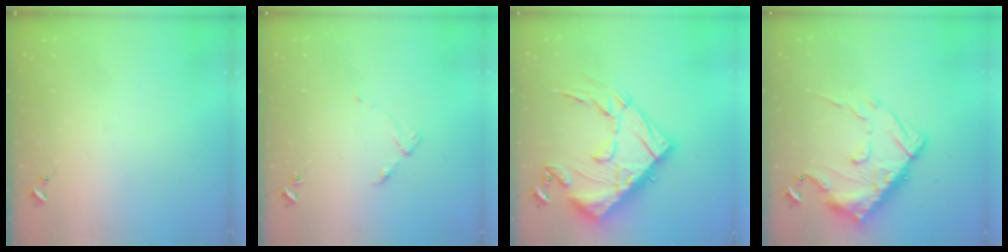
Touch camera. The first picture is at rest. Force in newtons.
{"total": 3.3, "press": 3.3, "slide": 0.4}
{"total": 30.1, "press": 30.0, "slide": 2.9}
{"total": 17.5, "press": 17.5, "slide": 1.6}